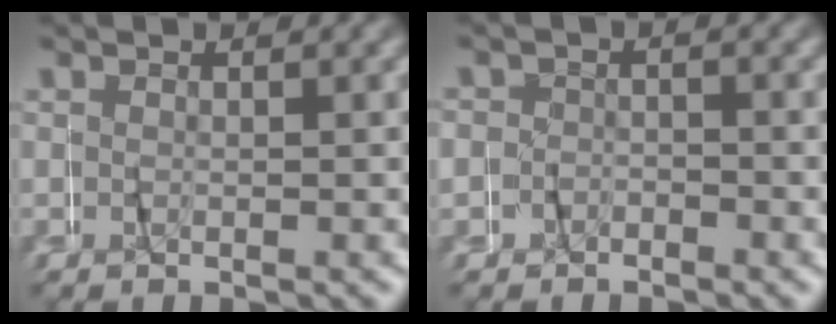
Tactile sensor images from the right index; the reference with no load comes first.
{"total": 1.6, "force": [-0.3, 1.5, -0.4], "torque": [-0.001, 0.014, -0.016]}